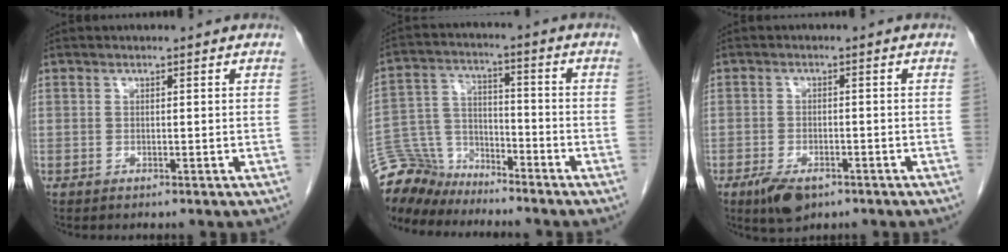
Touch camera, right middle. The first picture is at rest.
{"total": 9.9, "force": [-9.4, 2.9, 0.5], "torque": [-0.023, 0.013, -0.184]}
{"total": 5.3, "force": [-3.3, 2.4, 3.4], "torque": [-0.066, -0.006, -0.049]}